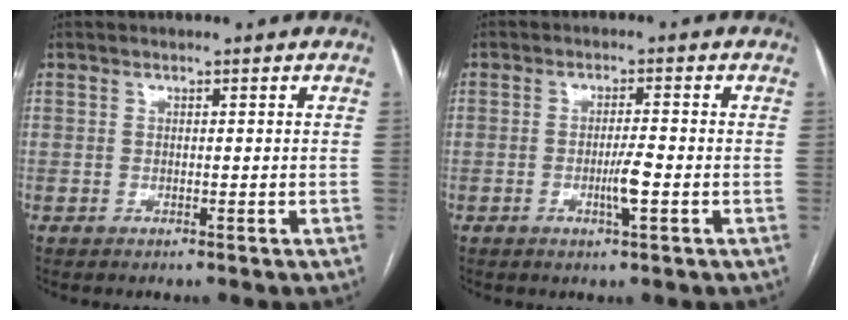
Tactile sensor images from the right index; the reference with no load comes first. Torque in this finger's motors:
{"motor_torque": [0.71, 0.24, 0.44, 0.09]}